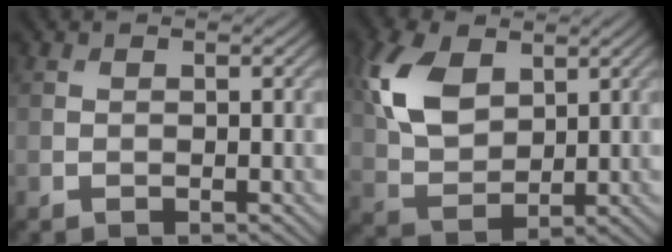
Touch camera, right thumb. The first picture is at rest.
{"total": 9.2, "force": [3.6, 5.7, 6.3], "torque": [-0.164, 0.010, 0.073]}